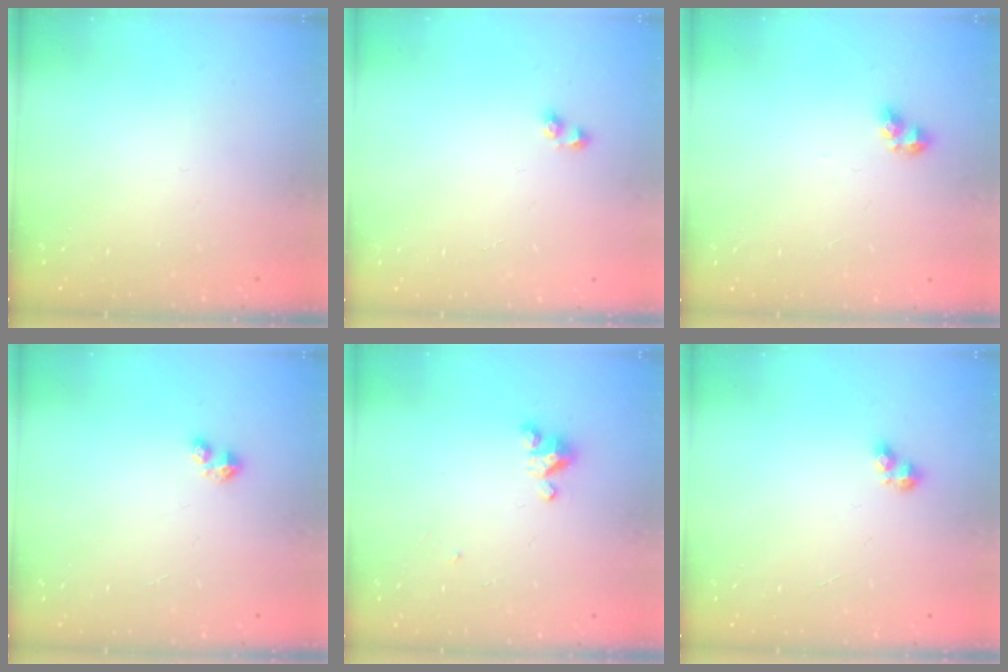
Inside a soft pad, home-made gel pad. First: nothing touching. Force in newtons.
{"total": 2.7, "press": 2.6, "slide": 0.6}
{"total": 5.4, "press": 5.3, "slide": 0.6}
{"total": 2.7, "press": 2.7, "slide": 0.4}
{"total": 2.9, "press": 2.9, "slide": 0.3}
{"total": 3.0, "press": 2.9, "slide": 0.5}